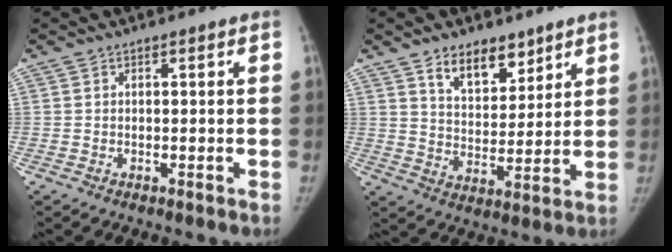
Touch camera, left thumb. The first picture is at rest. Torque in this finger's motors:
{"motor_torque": [0.02, 0.02, 0.03, -0.02, 0.04]}